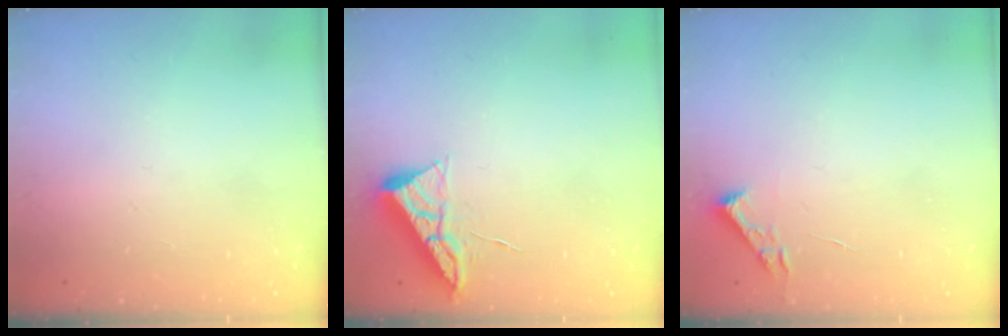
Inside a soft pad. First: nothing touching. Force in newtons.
{"total": 6.6, "press": 6.6, "slide": 0.7}
{"total": 2.7, "press": 2.7, "slide": 0.4}